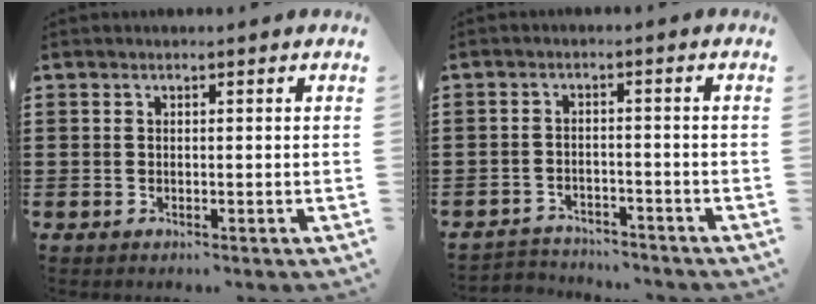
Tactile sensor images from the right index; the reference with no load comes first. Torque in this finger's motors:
{"motor_torque": [-0.37, -1.40, -0.14, -0.07]}